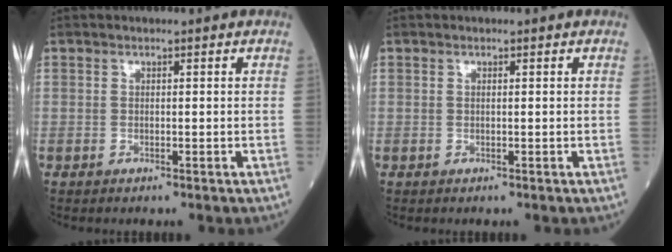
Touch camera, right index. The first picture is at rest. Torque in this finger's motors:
{"motor_torque": [0.14, 0.00, 0.03, 0.01]}